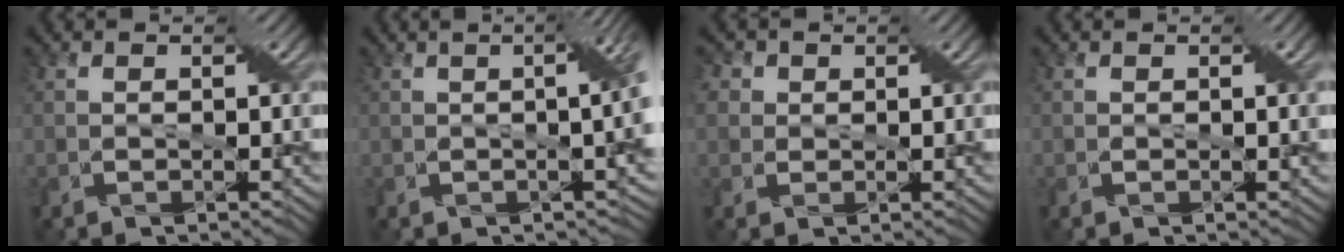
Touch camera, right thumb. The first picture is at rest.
{"total": 6.2, "force": [-0.2, 1.0, 6.2], "torque": [-0.074, 0.000, -0.007]}
{"total": 4.5, "force": [1.7, 3.7, 1.8], "torque": [-0.045, 0.021, 0.019]}
{"total": 0.8, "force": [0.2, 0.1, 0.8], "torque": [-0.010, 0.003, 0.004]}